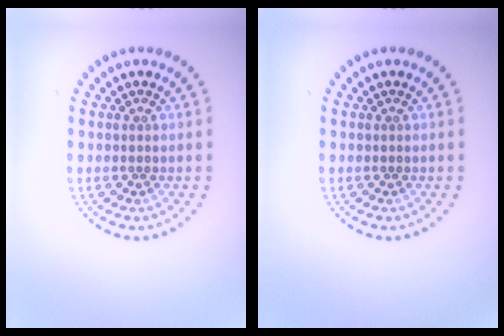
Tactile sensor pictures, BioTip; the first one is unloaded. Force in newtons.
{"total": 0.0}